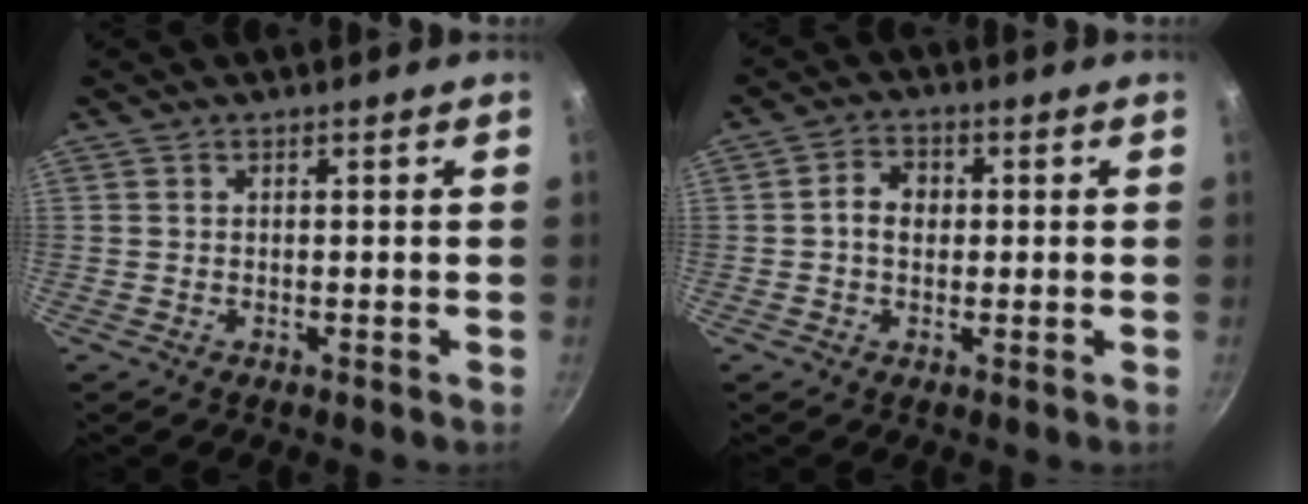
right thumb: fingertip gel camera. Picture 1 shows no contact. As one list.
[{"total": 4.6, "force": [0.2, 3.6, 2.9], "torque": [-0.033, 0.010, -0.005]}]